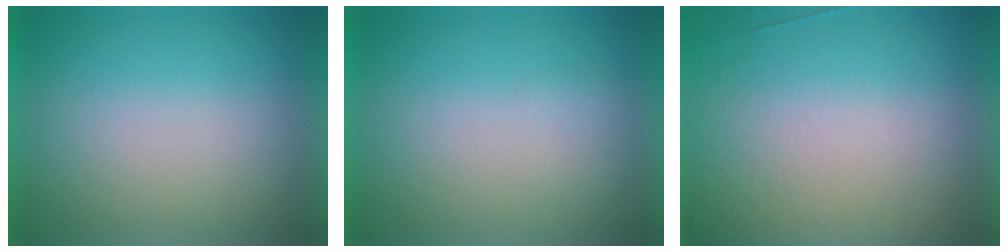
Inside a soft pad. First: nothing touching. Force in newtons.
{"total": 1.1}
{"total": 4.5}